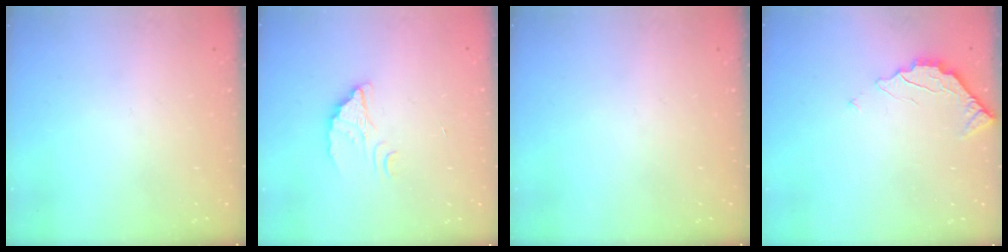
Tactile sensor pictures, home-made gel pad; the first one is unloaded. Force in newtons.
{"total": 2.5, "press": 2.5, "slide": 0.1}
{"total": 0.0}
{"total": 2.4, "press": 2.4, "slide": 0.2}